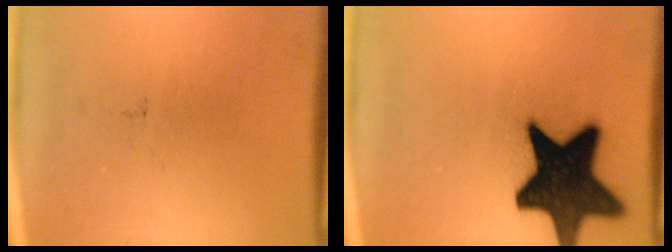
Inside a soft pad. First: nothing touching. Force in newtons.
{"total": 19.8}